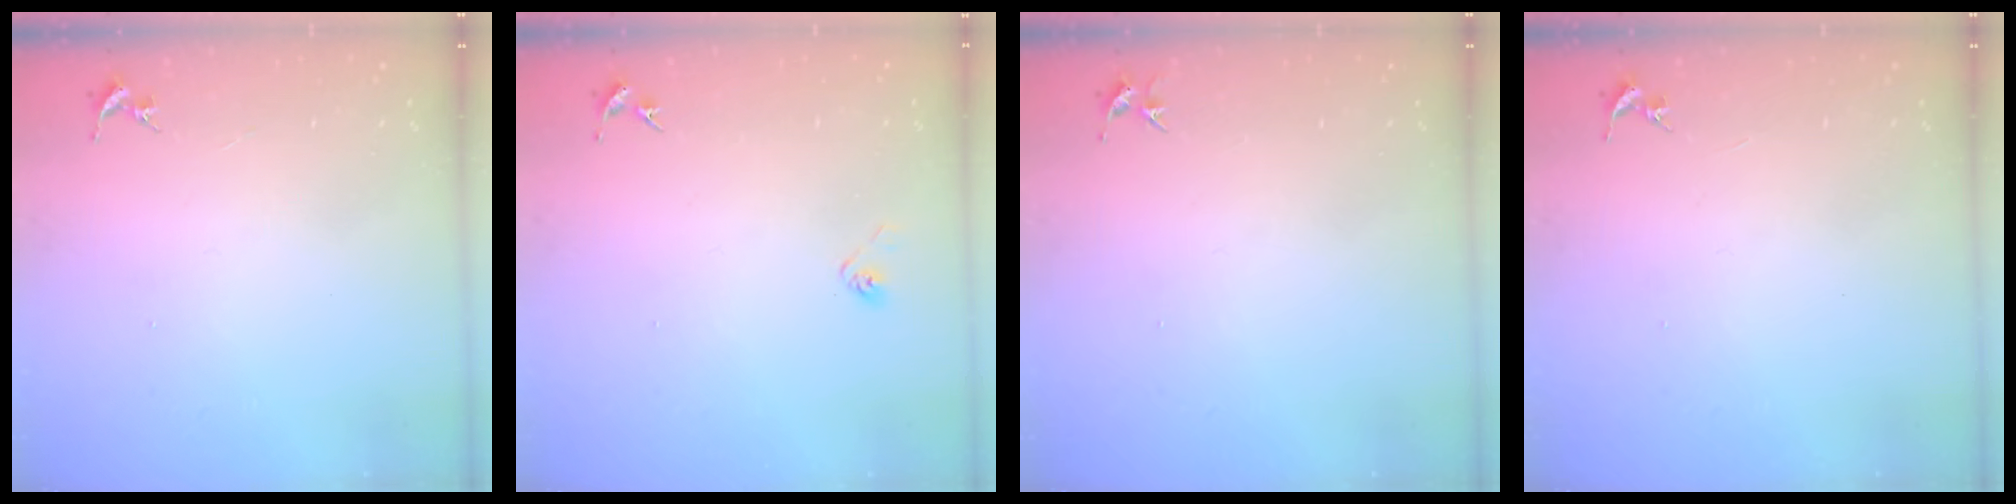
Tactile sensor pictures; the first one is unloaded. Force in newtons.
{"total": 3.8, "press": 3.7, "slide": 1.0}
{"total": 3.4, "press": 3.4, "slide": 0.4}
{"total": 0.0}